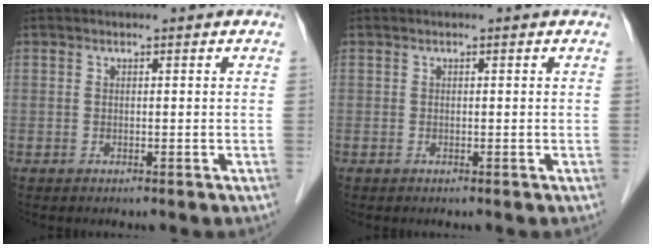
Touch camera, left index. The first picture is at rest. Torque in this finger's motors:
{"motor_torque": [0.00, 0.00, 0.00, 0.00]}